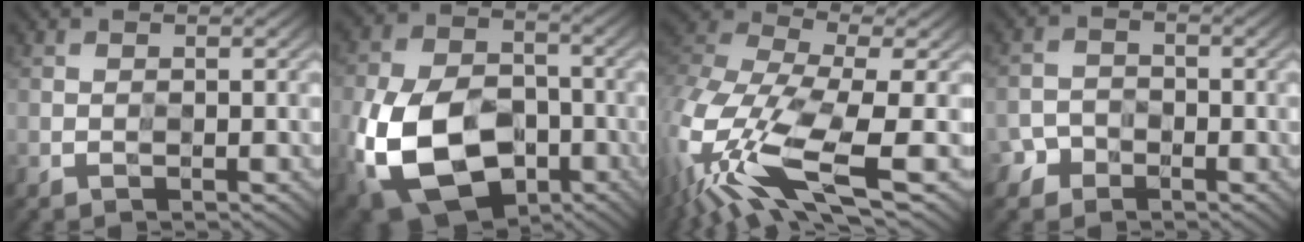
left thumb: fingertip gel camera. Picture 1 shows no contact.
{"total": 15.2, "force": [-5.5, 10.4, 9.6], "torque": [-0.224, -0.039, -0.101]}
{"total": 15.5, "force": [-7.1, 6.6, 12.1], "torque": [-0.315, -0.021, -0.132]}
{"total": 2.9, "force": [-2.2, 1.9, -0.3], "torque": [0.017, -0.002, -0.048]}